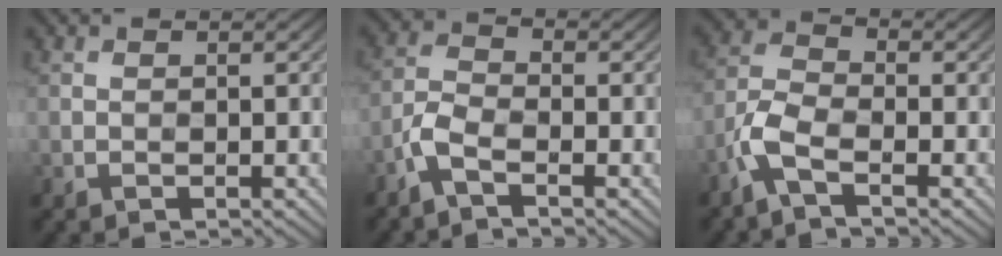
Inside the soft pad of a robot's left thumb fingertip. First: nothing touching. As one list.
[{"total": 3.5, "force": [-2.3, 1.1, 2.3], "torque": [-0.058, 0.002, -0.062]}, {"total": 4.9, "force": [-2.9, 1.6, 3.6], "torque": [-0.087, 0.000, -0.077]}]